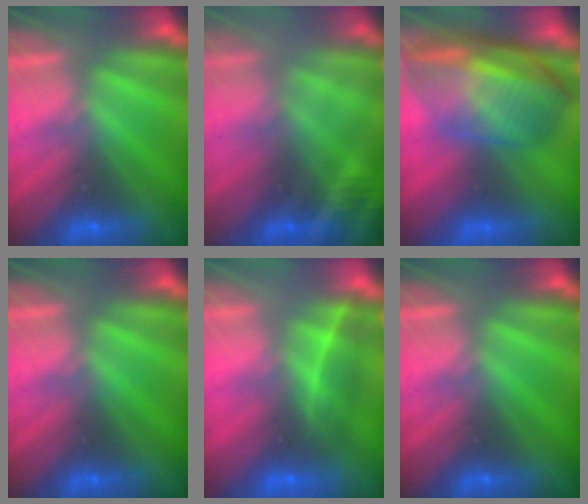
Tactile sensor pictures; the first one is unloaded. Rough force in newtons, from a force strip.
{"total": 2.8}
{"total": 7.0}
{"total": 0.0}
{"total": 1.9}
{"total": 0.0}